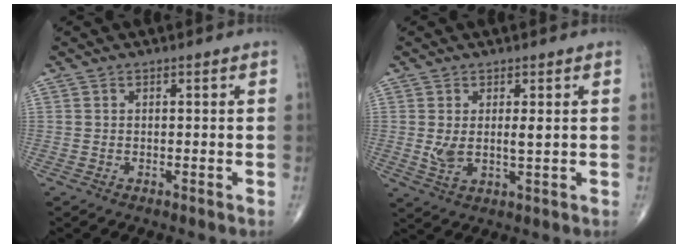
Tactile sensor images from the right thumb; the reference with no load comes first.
{"total": 4.9, "force": [0.7, 2.0, 4.4], "torque": [-0.081, -0.010, 0.019]}